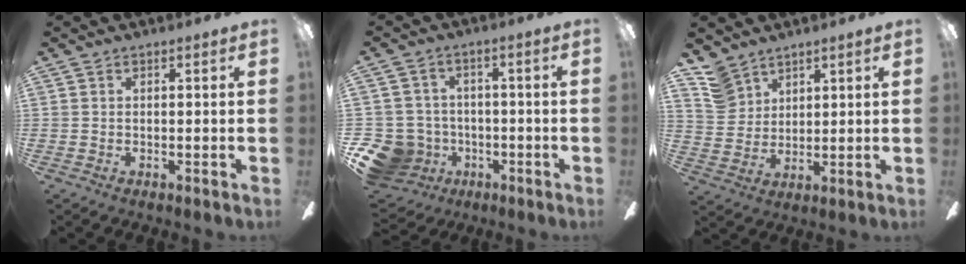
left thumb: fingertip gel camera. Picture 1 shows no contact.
{"total": 10.6, "force": [-4.4, 9.0, 3.3], "torque": [-0.115, 0.026, -0.075]}
{"total": 8.5, "force": [6.4, 5.4, 1.5], "torque": [-0.037, -0.031, 0.125]}